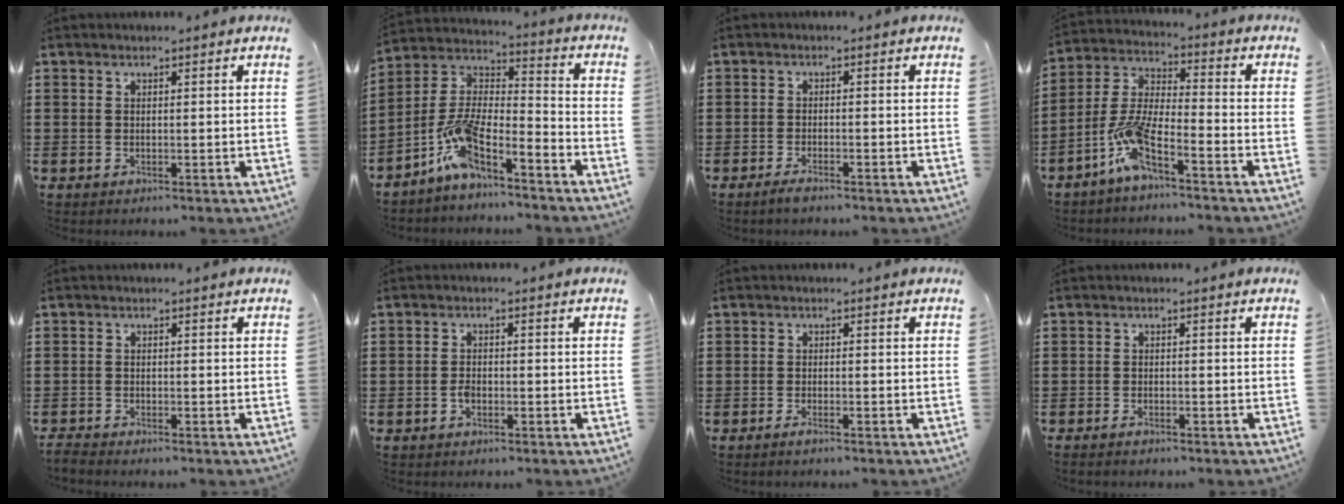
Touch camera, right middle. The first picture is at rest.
{"total": 8.7, "force": [-6.6, 1.8, 5.3], "torque": [-0.118, -0.009, -0.135]}
{"total": 1.7, "force": [-1.3, 0.1, 1.1], "torque": [-0.027, -0.005, -0.026]}
{"total": 7.7, "force": [-5.6, 0.8, 5.3], "torque": [-0.129, -0.020, -0.112]}
{"total": 1.4, "force": [-1.4, 0.0, 0.0], "torque": [-0.005, -0.001, -0.030]}
{"total": 1.3, "force": [-0.7, 0.5, 1.0], "torque": [-0.022, -0.005, -0.012]}
{"total": 1.3, "force": [-0.9, 0.0, 0.9], "torque": [-0.017, -0.006, -0.015]}
{"total": 1.1, "force": [-1.0, 0.2, 0.5], "torque": [-0.013, -0.005, -0.017]}